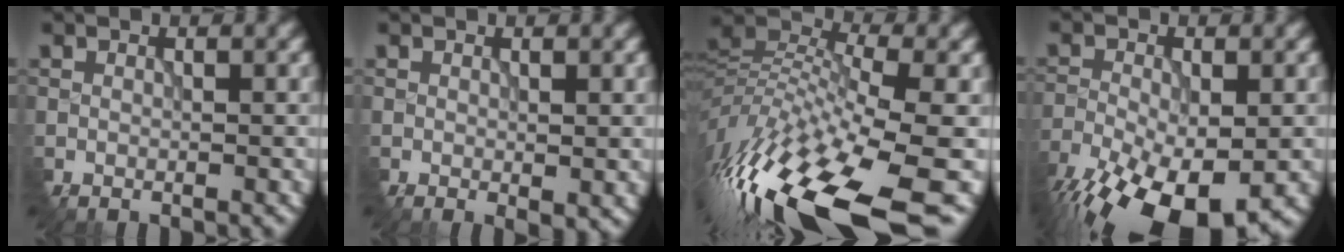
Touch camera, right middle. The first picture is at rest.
{"total": 1.3, "force": [0.0, 0.5, 1.2], "torque": [-0.017, -0.008, 0.003]}
{"total": 15.1, "force": [-8.1, 5.2, 11.6], "torque": [-0.259, -0.001, -0.140]}
{"total": 13.7, "force": [-8.2, 5.9, 9.3], "torque": [-0.174, -0.035, -0.133]}